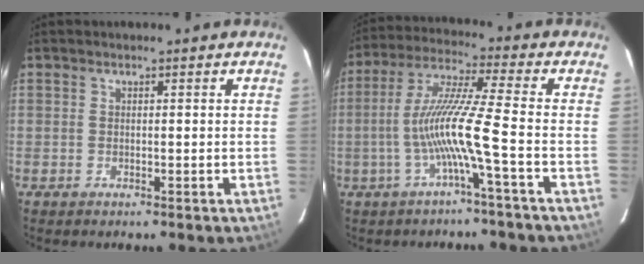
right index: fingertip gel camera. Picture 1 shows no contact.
{"total": 11.0, "force": [-3.5, -1.7, 10.3], "torque": [-0.207, 0.002, -0.066]}